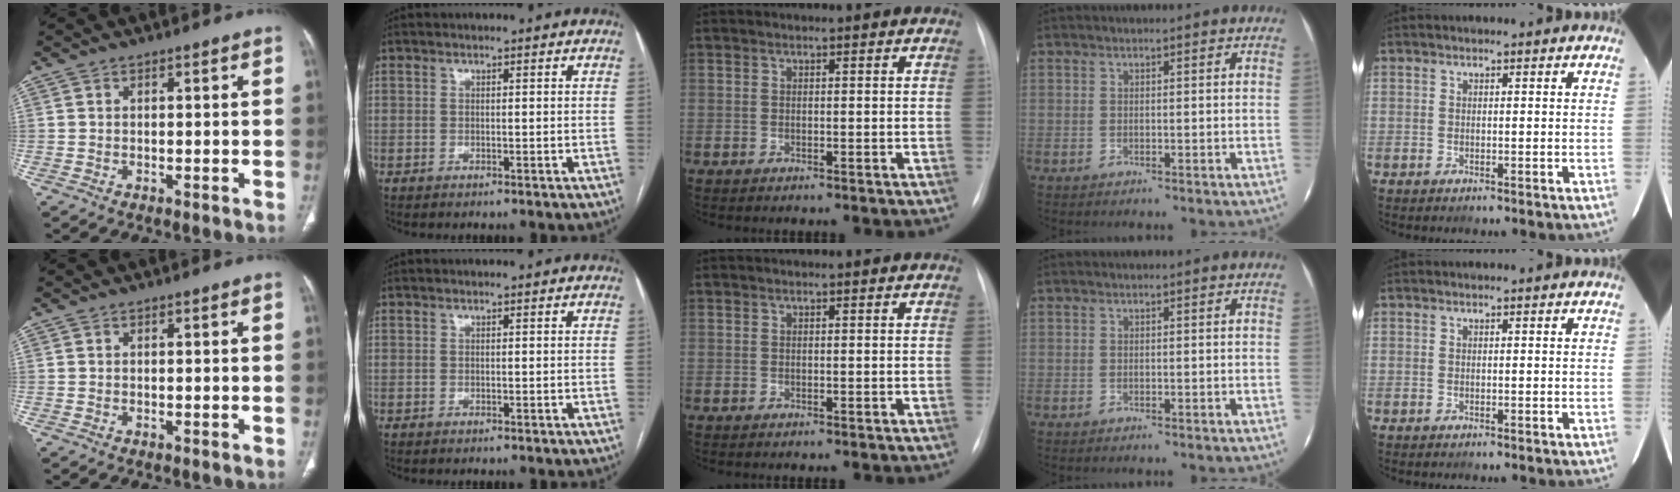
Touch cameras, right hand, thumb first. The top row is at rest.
{}